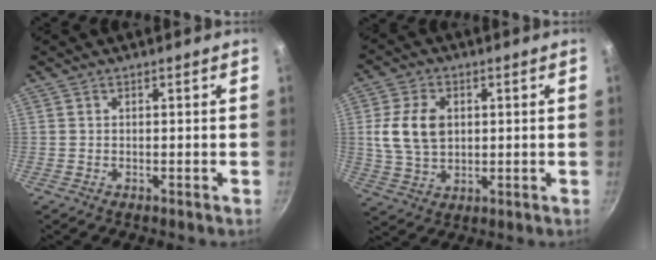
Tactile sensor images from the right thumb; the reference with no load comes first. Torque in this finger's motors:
{"motor_torque": [0.41, 1.85, 0.60, -0.53, 0.09]}